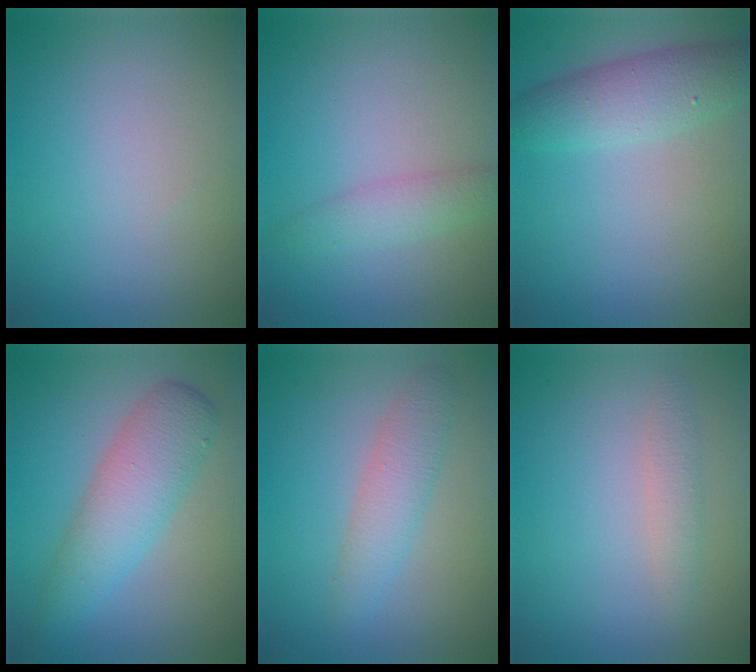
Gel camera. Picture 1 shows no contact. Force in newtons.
{"total": 2.2, "press": 2.2, "slide": 0.0}
{"total": 3.8, "press": 3.8, "slide": 0.1}
{"total": 4.7, "press": 4.7, "slide": 0.2}
{"total": 2.6, "press": 2.6, "slide": 0.1}
{"total": 1.4, "press": 1.4, "slide": 0.1}